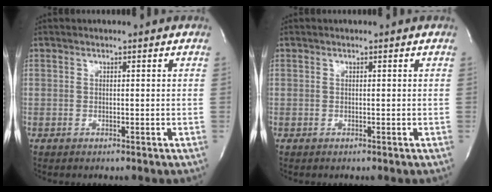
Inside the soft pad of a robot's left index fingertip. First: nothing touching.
{"total": 0.0}